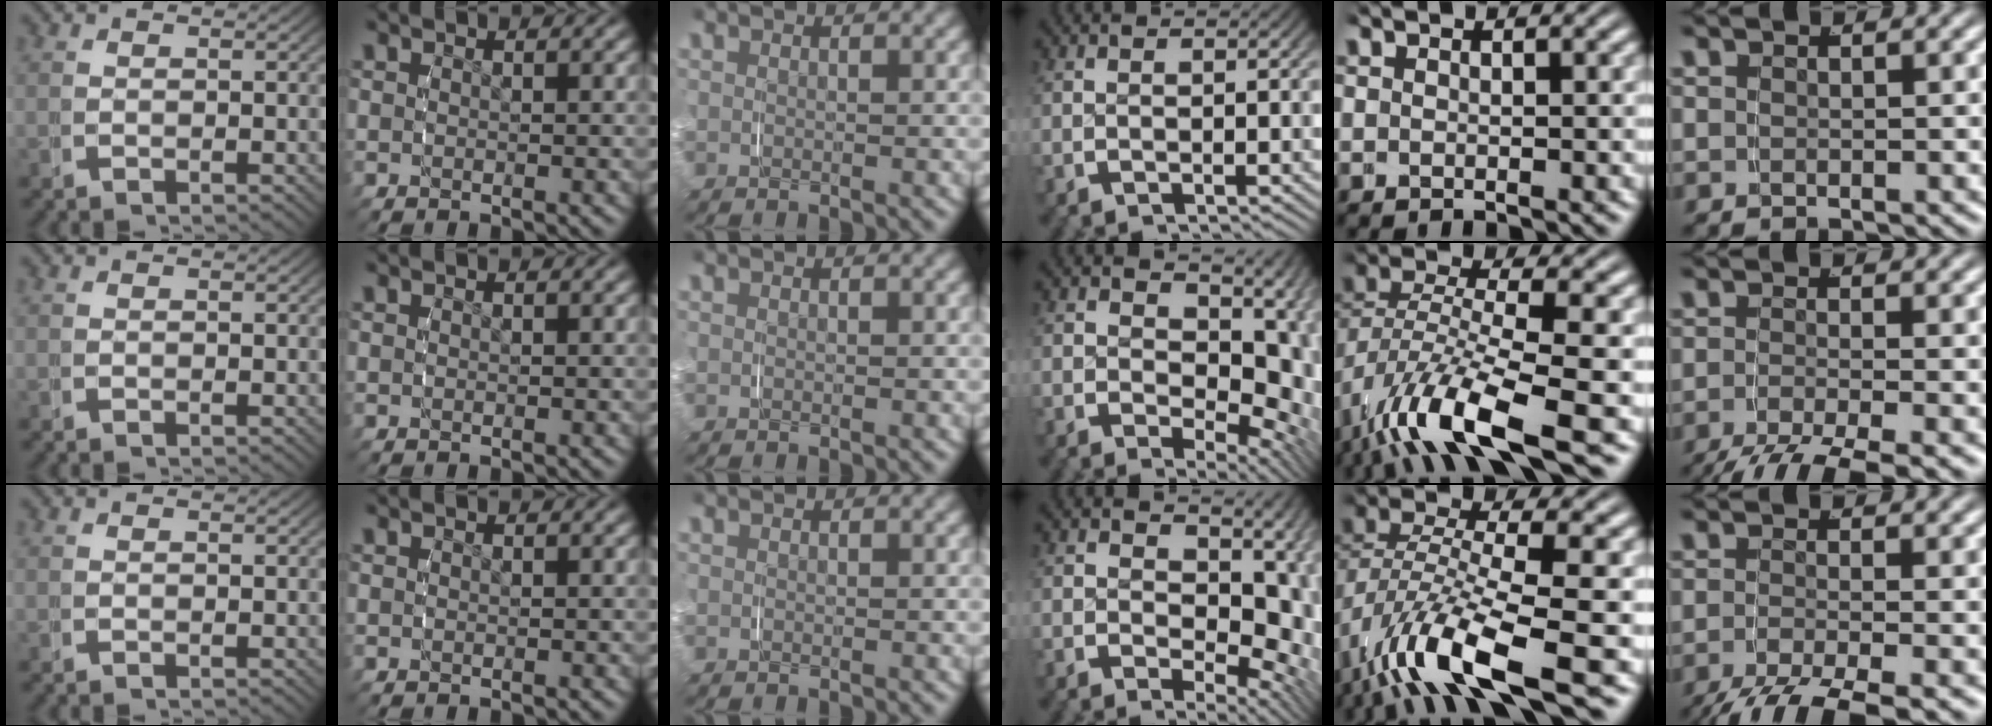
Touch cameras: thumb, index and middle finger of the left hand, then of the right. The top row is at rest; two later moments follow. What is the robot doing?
{"motion": "grasp_and_lifting", "object": "plastic wrap"}